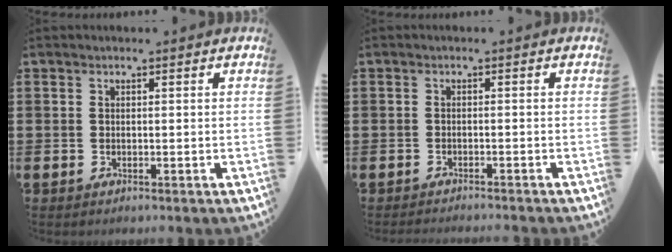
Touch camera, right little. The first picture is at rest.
{"total": 0.9, "force": [-0.9, -0.2, 0.0], "torque": [-0.001, 0.000, -0.017]}